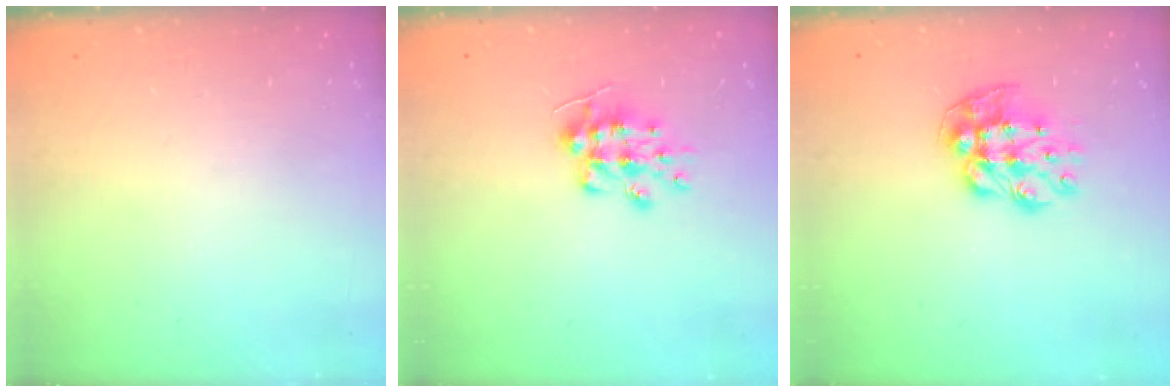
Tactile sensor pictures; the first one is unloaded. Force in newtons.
{"total": 8.8, "press": 8.8, "slide": 0.4}
{"total": 9.7, "press": 9.7, "slide": 0.5}